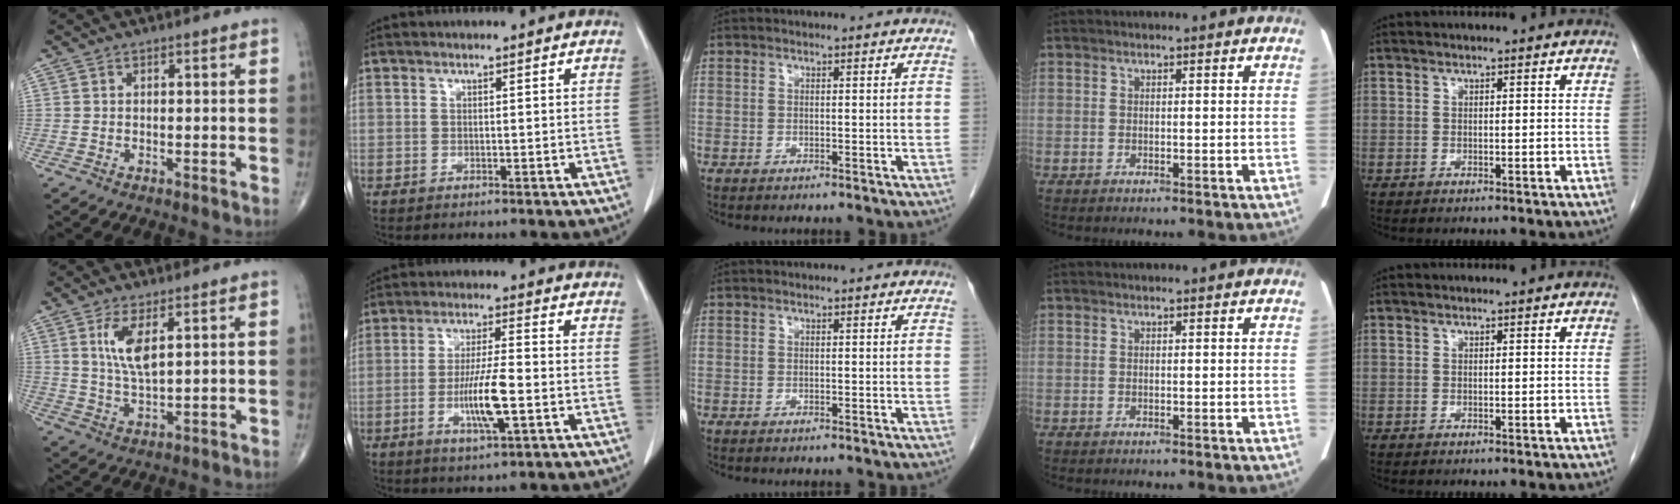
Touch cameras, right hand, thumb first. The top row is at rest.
{"thumb": {"total": 6.9, "force": [2.6, 2.4, 5.9], "torque": [-0.114, -0.015, 0.060]}, "index": {"total": 8.6, "force": [-2.3, 0.9, 8.2], "torque": [-0.154, -0.007, -0.043]}}